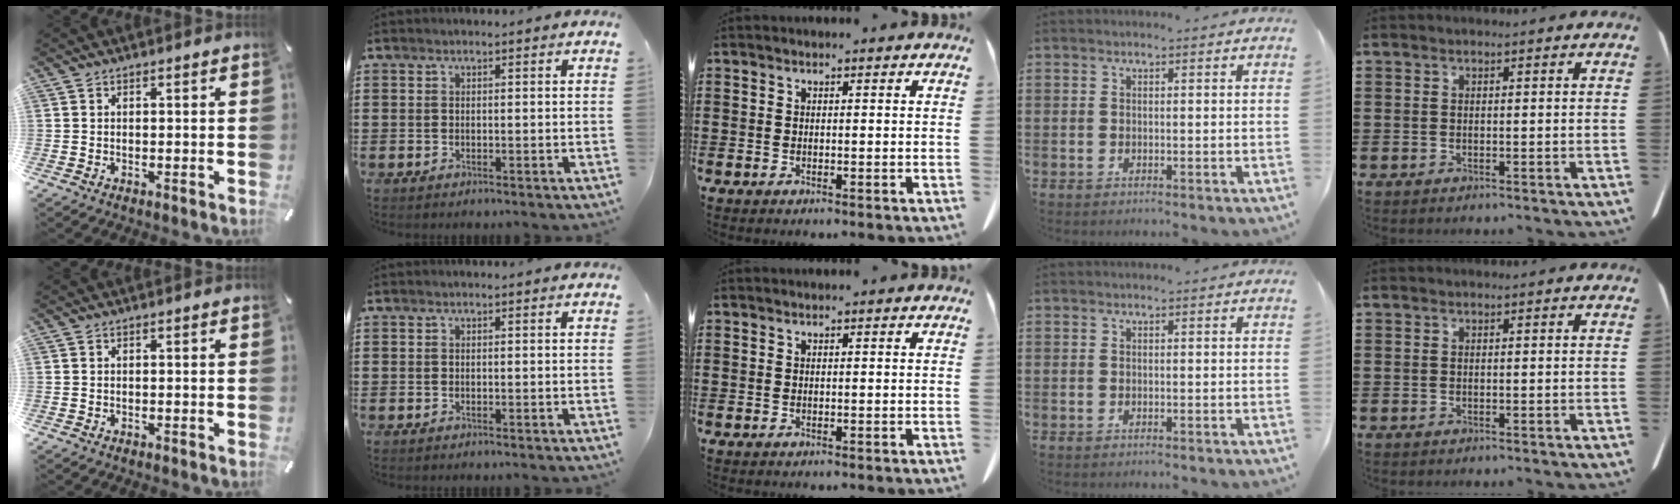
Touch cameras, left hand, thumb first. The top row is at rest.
{}